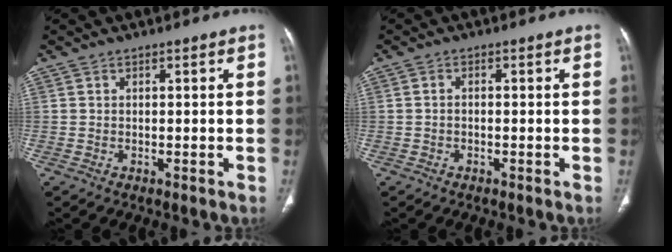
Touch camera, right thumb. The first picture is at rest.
{"total": 1.0, "force": [-0.3, 0.7, 0.7], "torque": [-0.011, 0.004, -0.007]}